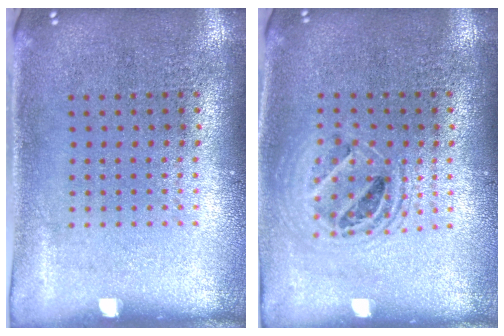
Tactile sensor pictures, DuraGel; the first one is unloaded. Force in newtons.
{"total": 1.5, "press": 1.3, "slide": 0.7}